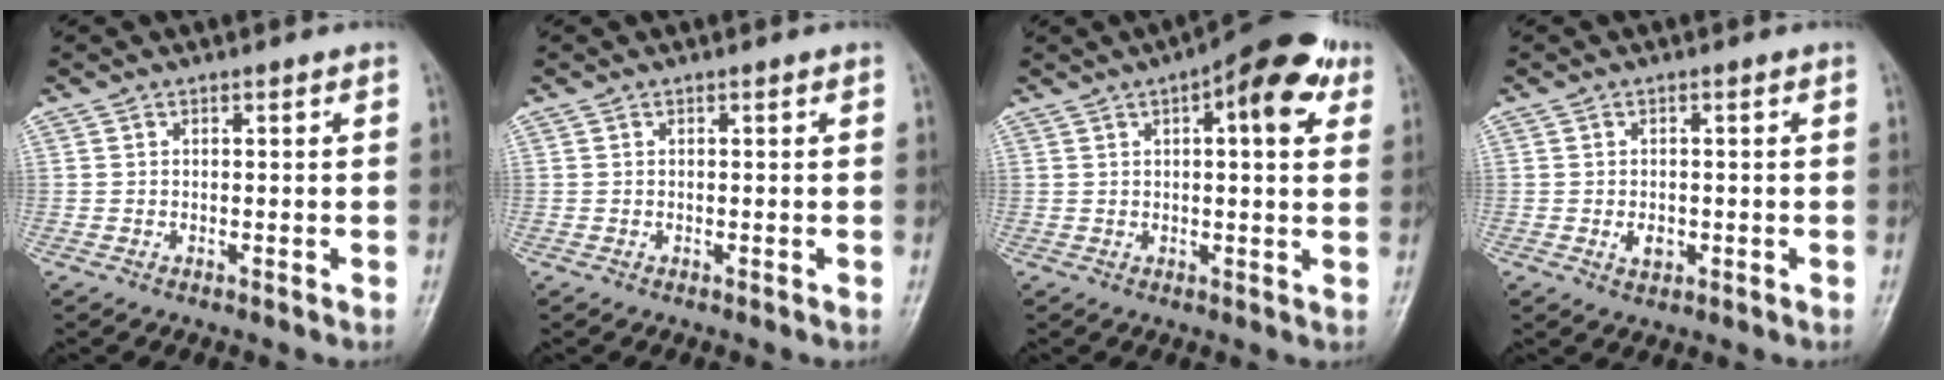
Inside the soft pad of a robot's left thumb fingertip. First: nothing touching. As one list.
[{"total": 0.0}, {"total": 12.6, "force": [5.1, 4.5, 10.6], "torque": [-0.117, 0.007, 0.060]}, {"total": 2.5, "force": [-0.5, 1.8, 1.6], "torque": [-0.021, 0.000, -0.006]}]